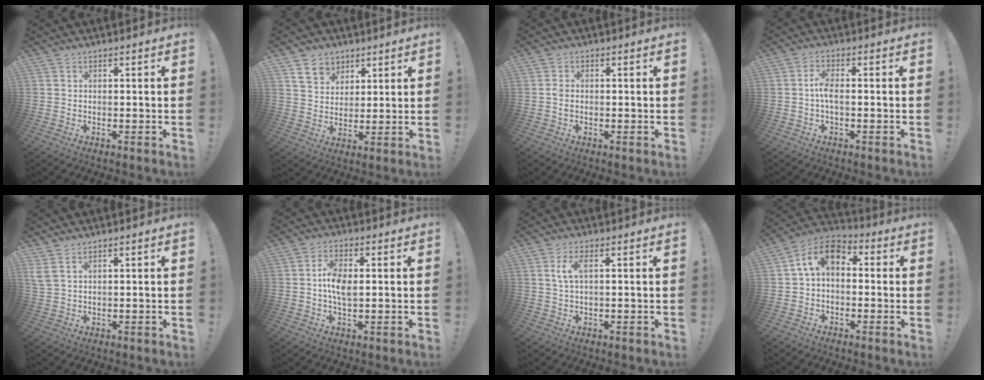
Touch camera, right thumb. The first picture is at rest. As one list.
[{"total": 8.3, "force": [5.0, 6.3, 2.1], "torque": [-0.031, -0.027, 0.098]}, {"total": 1.7, "force": [-0.2, 1.1, 1.2], "torque": [-0.030, 0.009, -0.002]}, {"total": 4.2, "force": [-0.6, 1.4, 3.9], "torque": [-0.078, 0.000, -0.012]}, {"total": 3.2, "force": [2.1, 0.9, 2.3], "torque": [-0.049, -0.005, 0.041]}, {"total": 6.6, "force": [0.4, 3.5, 5.6], "torque": [-0.093, 0.004, 0.005]}, {"total": 4.1, "force": [1.2, 1.2, 3.8], "torque": [-0.068, 0.001, 0.019]}, {"total": 10.5, "force": [1.9, 6.8, 7.8], "torque": [-0.141, 0.018, 0.040]}]